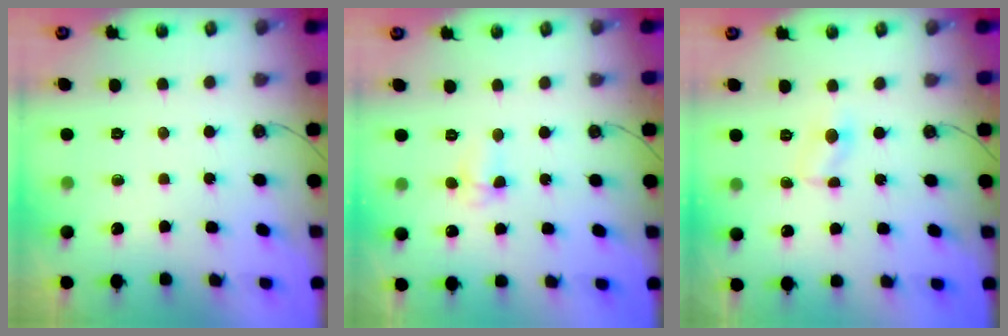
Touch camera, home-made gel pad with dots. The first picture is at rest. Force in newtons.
{"total": 4.4, "press": 3.3, "slide": 3.0}
{"total": 2.7, "press": 2.7, "slide": 0.3}